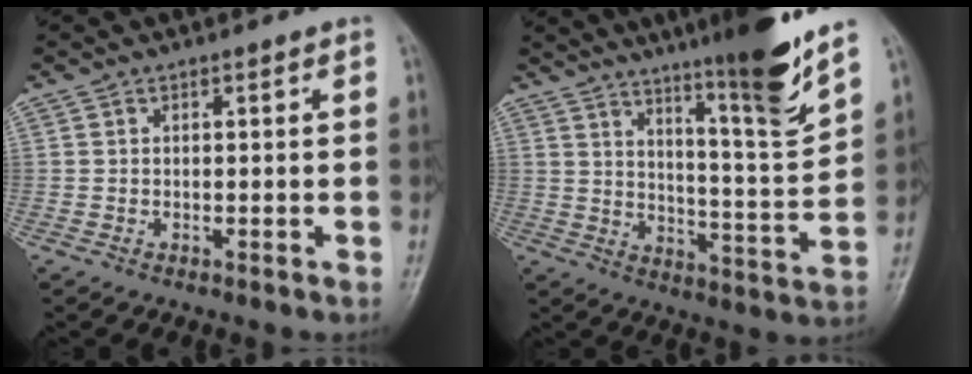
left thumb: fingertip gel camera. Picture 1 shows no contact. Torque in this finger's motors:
{"motor_torque": [2.64, 0.84, 1.62, -1.16, 0.32]}